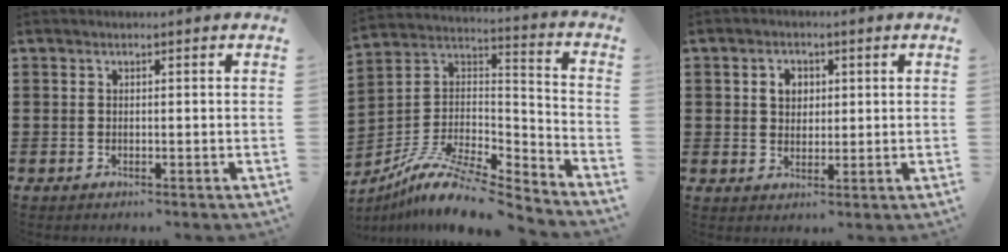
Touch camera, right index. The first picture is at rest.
{"total": 11.1, "force": [-9.1, 2.7, 5.7], "torque": [-0.110, 0.013, -0.178]}
{"total": 3.1, "force": [0.8, 2.6, 1.6], "torque": [-0.041, 0.013, 0.011]}